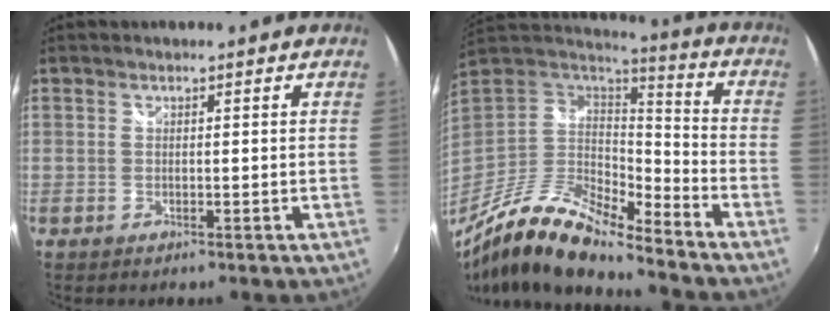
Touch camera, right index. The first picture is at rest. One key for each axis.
{"total": 18.6, "fx": -13.8, "fy": 4.3, "fz": 11.8, "tx": -0.223, "ty": -0.033, "tz": -0.266}